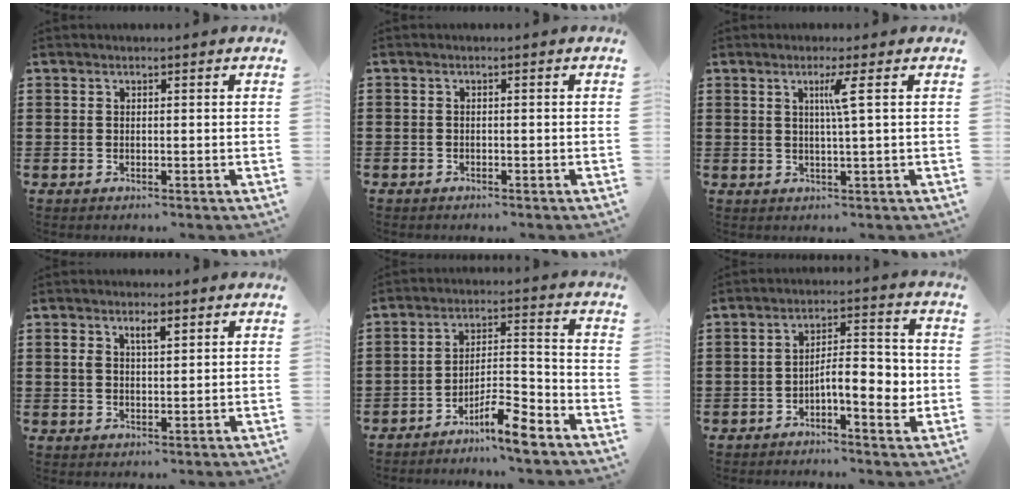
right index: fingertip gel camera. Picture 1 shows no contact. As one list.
[{"total": 0.9, "force": [-0.9, 0.2, 0.0], "torque": [-0.003, 0.001, -0.019]}, {"total": 3.1, "force": [0.8, -0.8, 2.9], "torque": [-0.056, -0.009, 0.008]}, {"total": 3.0, "force": [1.3, 1.2, 2.4], "torque": [-0.052, 0.006, 0.022]}, {"total": 7.3, "force": [-6.1, 1.1, 4.0], "torque": [-0.070, 0.009, -0.113]}, {"total": 6.5, "force": [-2.0, 2.5, 5.7], "torque": [-0.077, 0.001, -0.042]}]